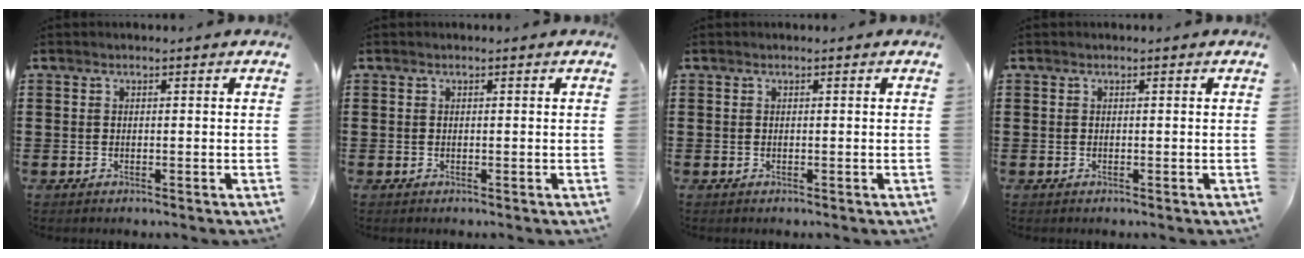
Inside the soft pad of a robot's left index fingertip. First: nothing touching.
{"total": 0.0}
{"total": 0.0}
{"total": 0.0}